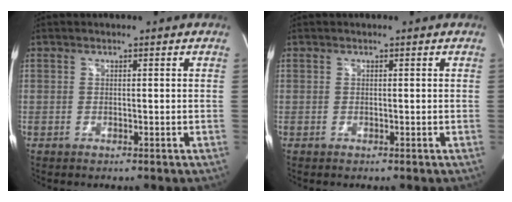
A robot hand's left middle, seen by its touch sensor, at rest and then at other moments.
{"total": 0.0}